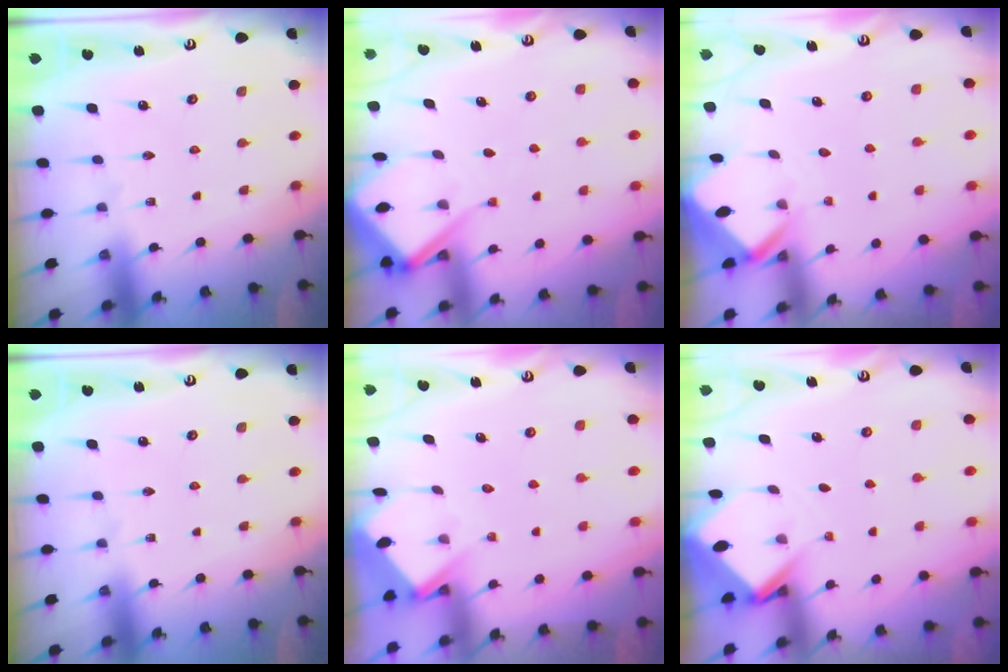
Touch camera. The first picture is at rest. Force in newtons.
{"total": 6.6, "press": 6.6, "slide": 0.6}
{"total": 2.6, "press": 2.5, "slide": 0.3}
{"total": 0.0}
{"total": 3.9, "press": 3.9, "slide": 0.4}
{"total": 3.2, "press": 3.2, "slide": 0.2}